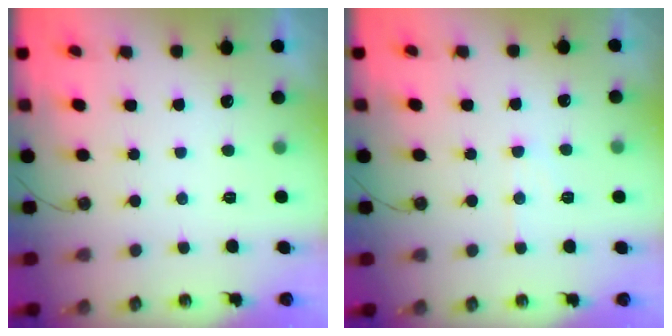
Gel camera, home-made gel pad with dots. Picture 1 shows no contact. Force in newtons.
{"total": 5.4, "press": 5.3, "slide": 0.8}